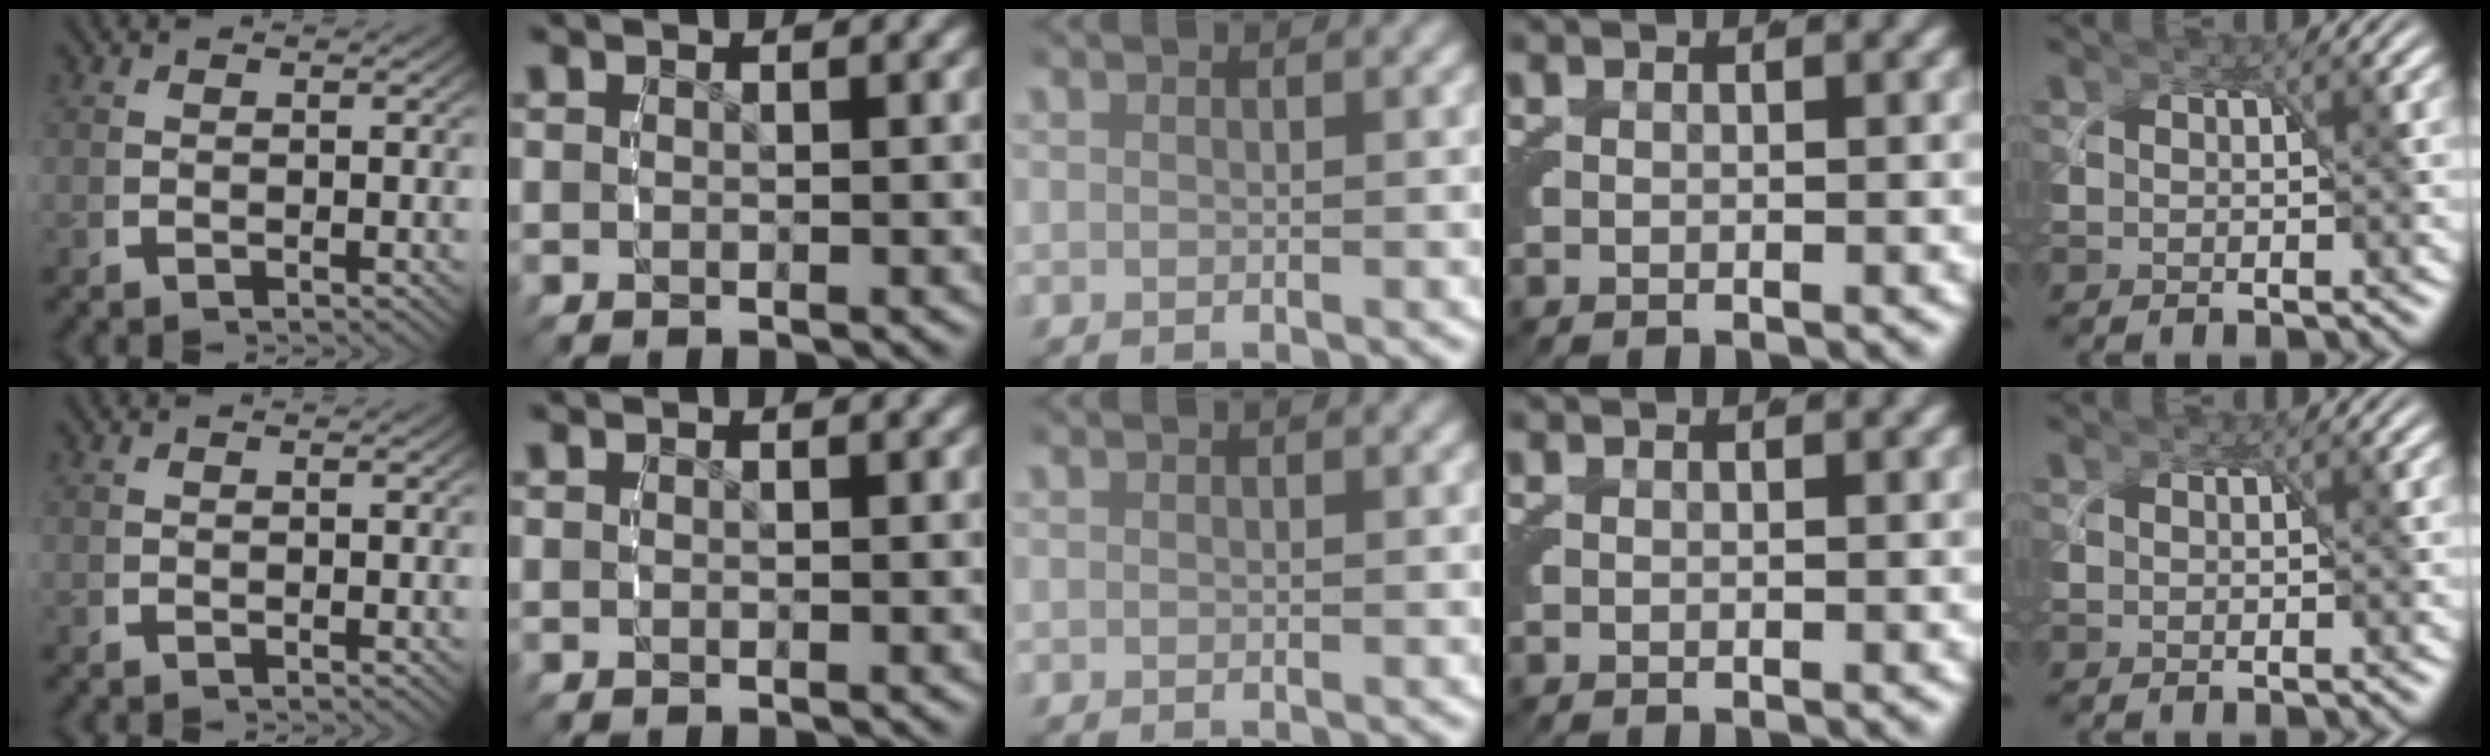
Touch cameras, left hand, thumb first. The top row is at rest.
{}